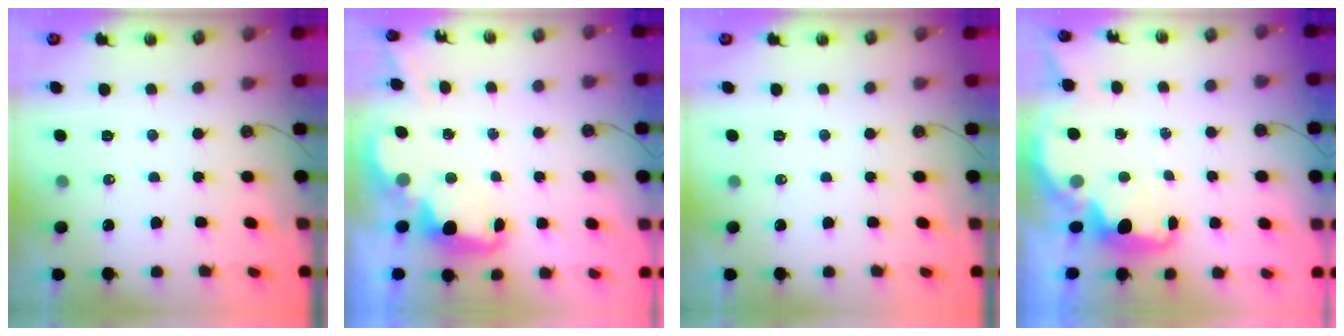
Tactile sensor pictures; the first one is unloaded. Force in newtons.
{"total": 2.4, "press": 2.4, "slide": 0.5}
{"total": 0.0}
{"total": 2.2, "press": 2.0, "slide": 0.8}